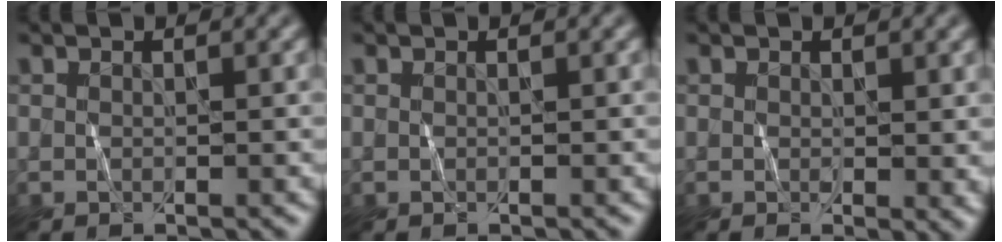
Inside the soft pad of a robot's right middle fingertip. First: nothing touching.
{"total": 0.0}
{"total": 1.4, "force": [0.4, 0.3, 1.3], "torque": [-0.013, 0.000, 0.007]}